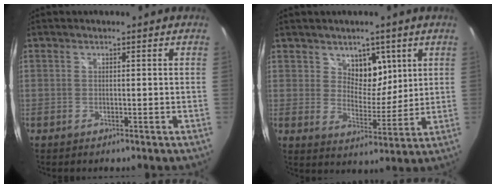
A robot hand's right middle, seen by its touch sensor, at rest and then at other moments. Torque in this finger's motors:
{"motor_torque": [-0.18, -0.08, 0.24, 0.05]}